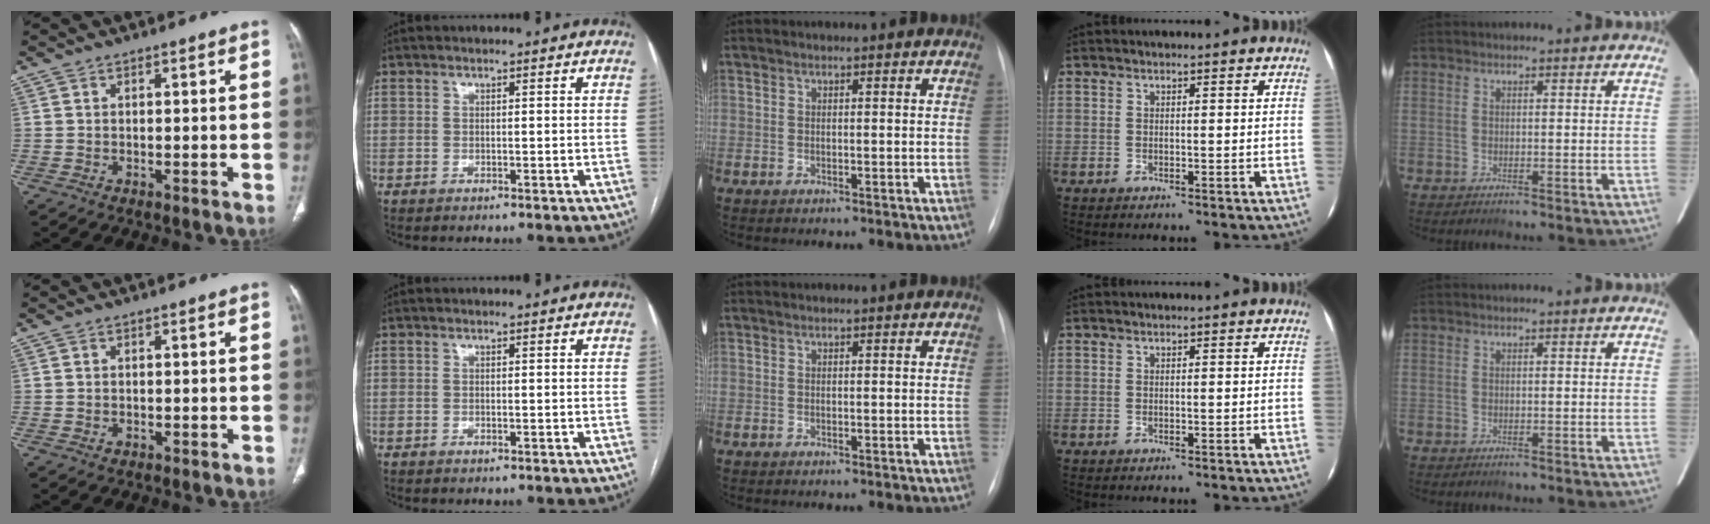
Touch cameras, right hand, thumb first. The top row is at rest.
{"thumb": {"total": 0.6, "force": [-0.2, 0.5, 0.3], "torque": [-0.005, 0.000, -0.001]}}